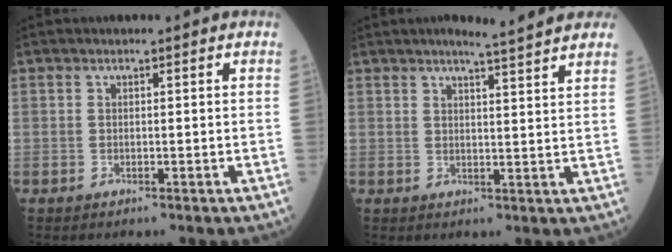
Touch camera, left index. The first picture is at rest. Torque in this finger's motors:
{"motor_torque": [0.60, -1.31, 0.01, 0.03]}